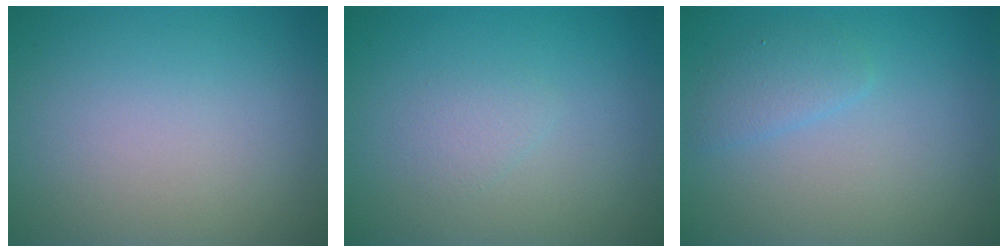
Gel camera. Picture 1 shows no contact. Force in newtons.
{"total": 1.0, "press": 1.0, "slide": 0.0}
{"total": 1.6, "press": 1.6, "slide": 0.0}